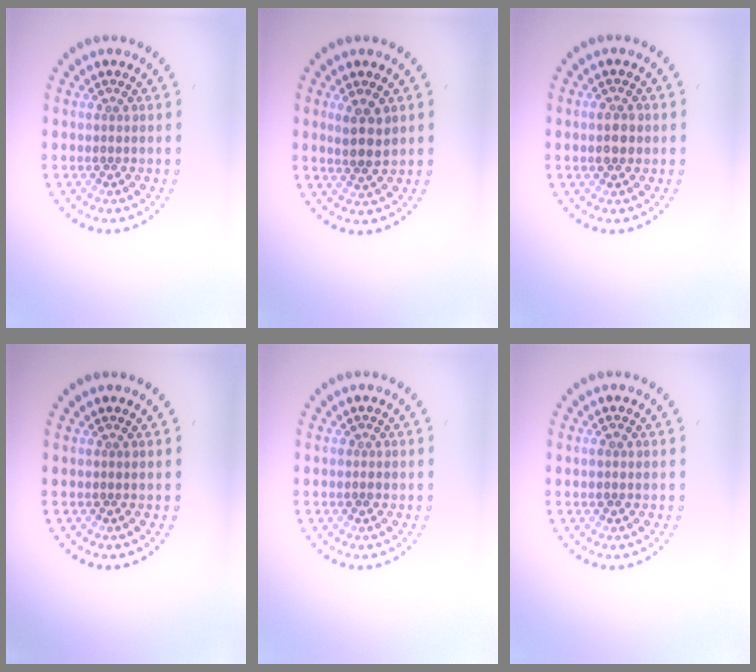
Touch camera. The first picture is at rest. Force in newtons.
{"total": 2.6, "press": 2.4, "slide": 0.9}
{"total": 2.4, "press": 2.3, "slide": 0.1}
{"total": 0.0}
{"total": 0.7, "press": 0.7, "slide": 0.2}
{"total": 1.1, "press": 1.0, "slide": 0.2}